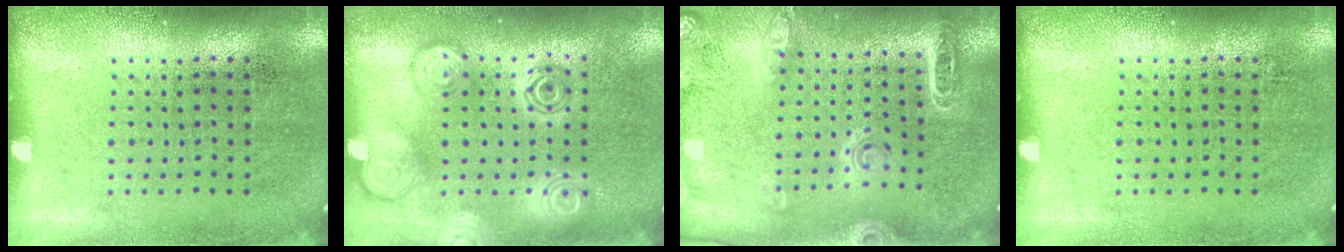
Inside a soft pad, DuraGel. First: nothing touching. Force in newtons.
{"total": 2.6, "press": 2.6, "slide": 0.3}
{"total": 1.7, "press": 1.7, "slide": 0.1}
{"total": 0.0}